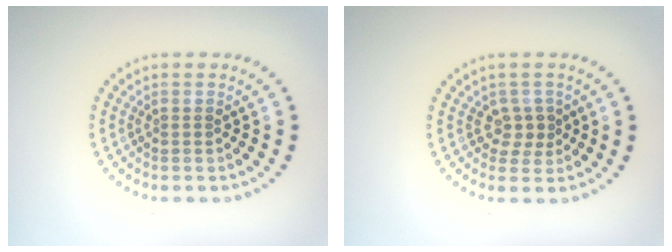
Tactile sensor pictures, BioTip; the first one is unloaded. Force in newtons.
{"total": 1.8, "press": 1.5, "slide": 1.0}